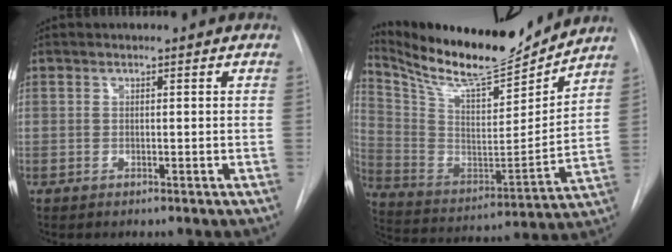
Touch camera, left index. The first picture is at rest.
{"total": 18.8, "force": [17.3, 2.2, 7.1], "torque": [-0.152, -0.034, 0.293]}